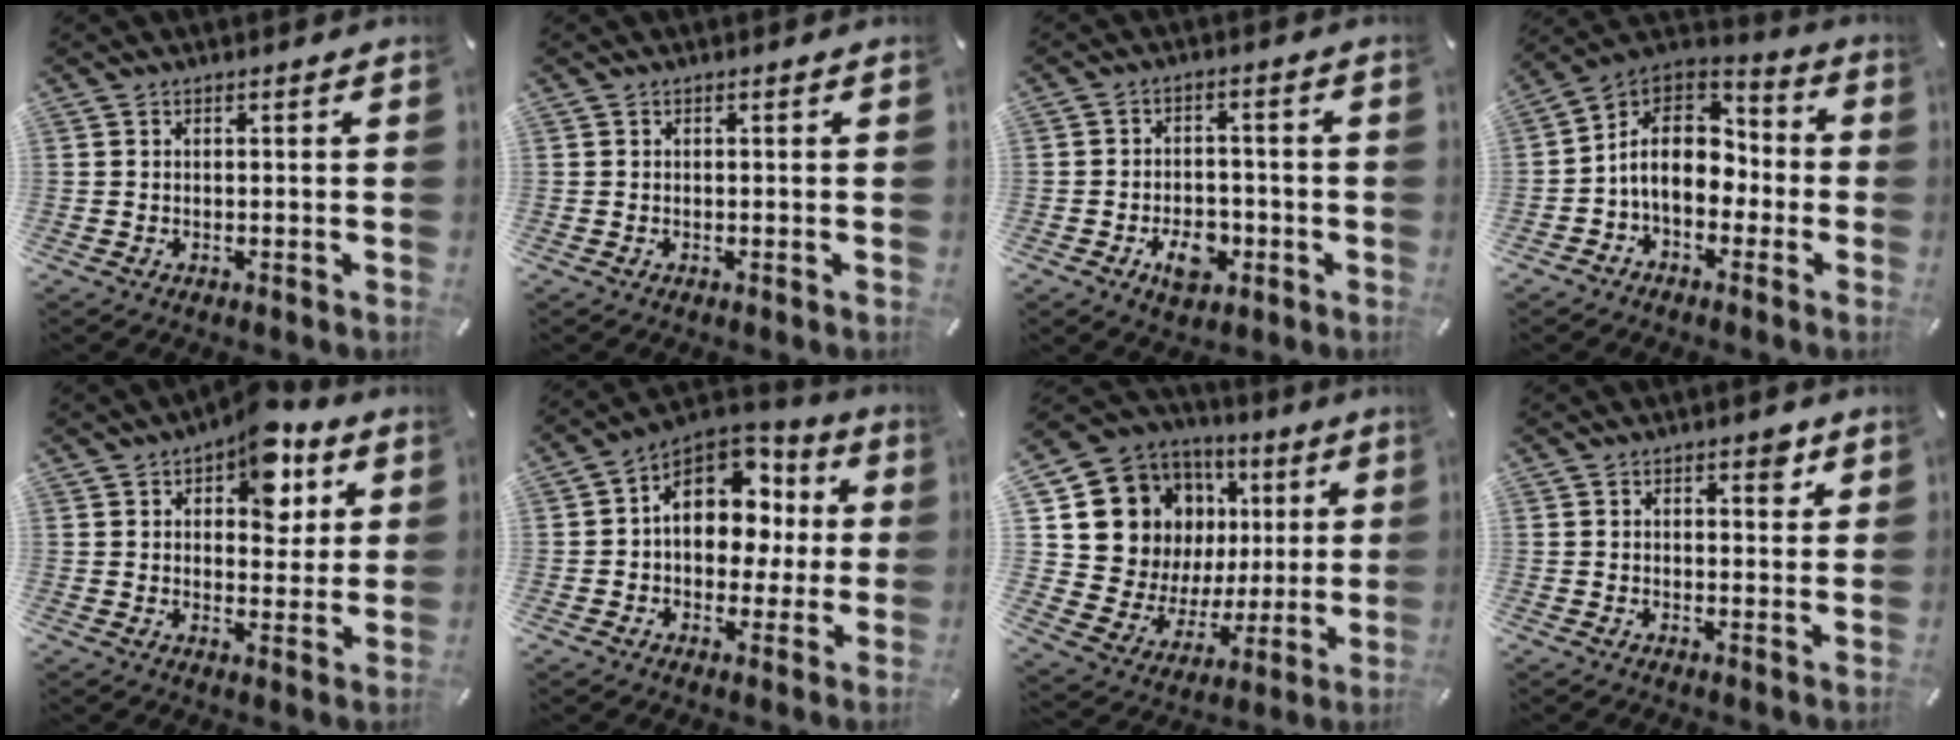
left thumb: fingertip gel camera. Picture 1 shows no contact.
{"total": 0.0}
{"total": 7.8, "force": [-3.0, 5.3, 4.8], "torque": [-0.068, 0.012, -0.051]}
{"total": 12.6, "force": [-1.3, 9.5, 8.2], "torque": [-0.156, 0.011, -0.025]}
{"total": 11.0, "force": [5.5, 6.4, 7.1], "torque": [-0.087, -0.019, 0.093]}
{"total": 14.6, "force": [2.8, 11.0, 9.2], "torque": [-0.133, -0.016, 0.054]}
{"total": 14.1, "force": [5.9, 12.2, 4.0], "torque": [-0.068, -0.053, 0.128]}
{"total": 3.5, "force": [1.6, 2.0, 2.4], "torque": [-0.022, -0.005, 0.019]}